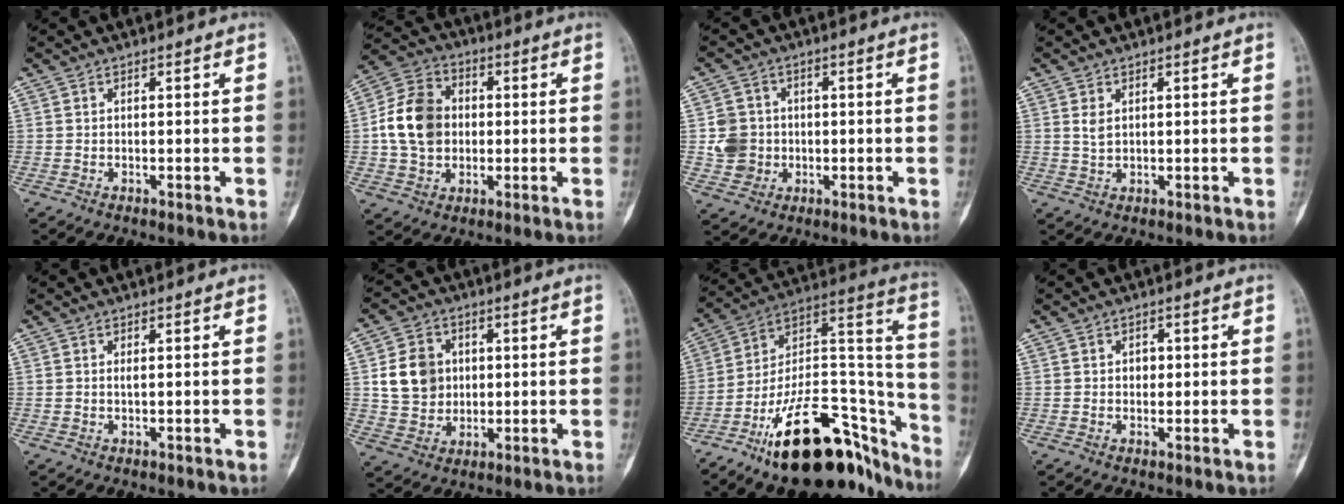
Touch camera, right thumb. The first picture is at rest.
{"total": 12.6, "force": [0.2, 9.9, 7.8], "torque": [-0.125, 0.018, -0.001]}
{"total": 6.5, "force": [-0.3, 6.2, 2.0], "torque": [-0.016, 0.007, -0.003]}
{"total": 1.1, "force": [0.4, 0.6, 0.9], "torque": [-0.014, 0.001, 0.012]}
{"total": 0.6, "force": [0.2, 0.2, 0.5], "torque": [-0.013, -0.001, 0.005]}
{"total": 10.0, "force": [1.6, 8.5, 4.9], "torque": [-0.058, -0.002, 0.034]}
{"total": 28.7, "force": [-19.3, 11.8, 17.8], "torque": [-0.195, 0.122, -0.314]}
{"total": 1.8, "force": [0.2, 1.5, 1.1], "torque": [-0.003, 0.003, 0.000]}